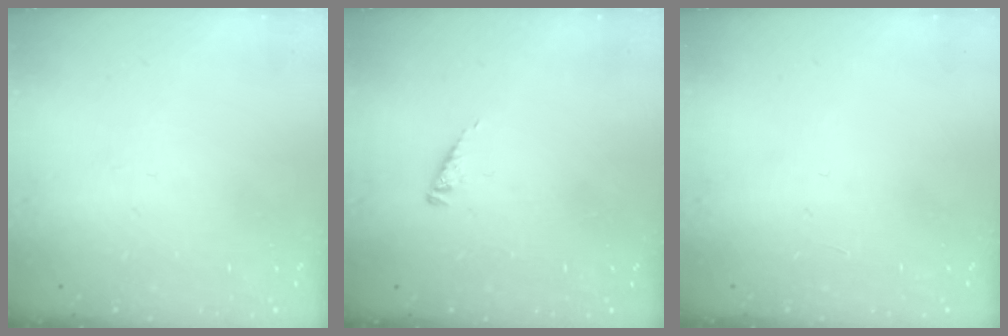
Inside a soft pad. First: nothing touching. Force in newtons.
{"total": 2.0, "press": 2.0, "slide": 0.2}
{"total": 0.0}